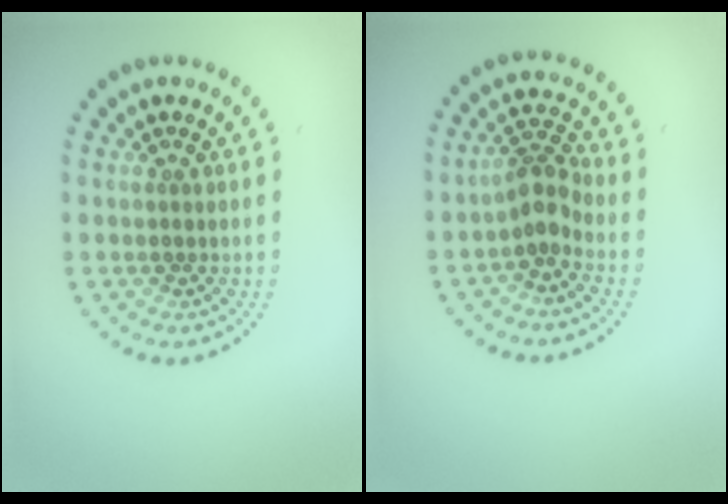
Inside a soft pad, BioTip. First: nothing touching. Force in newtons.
{"total": 2.5, "press": 1.9, "slide": 1.7}